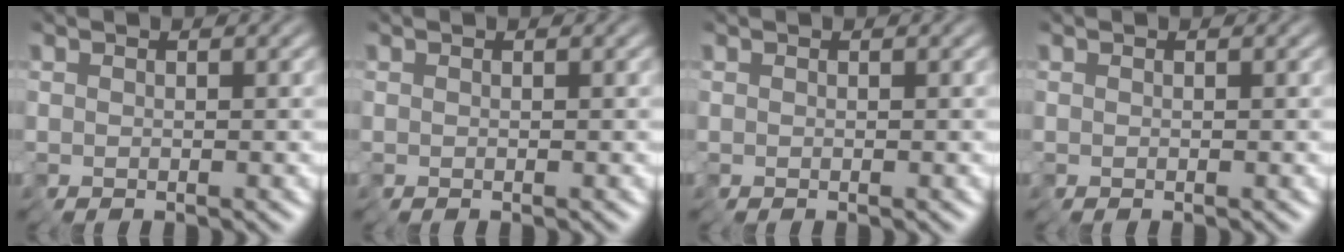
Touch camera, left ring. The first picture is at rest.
{"total": 0.0}
{"total": 0.0}
{"total": 0.0}